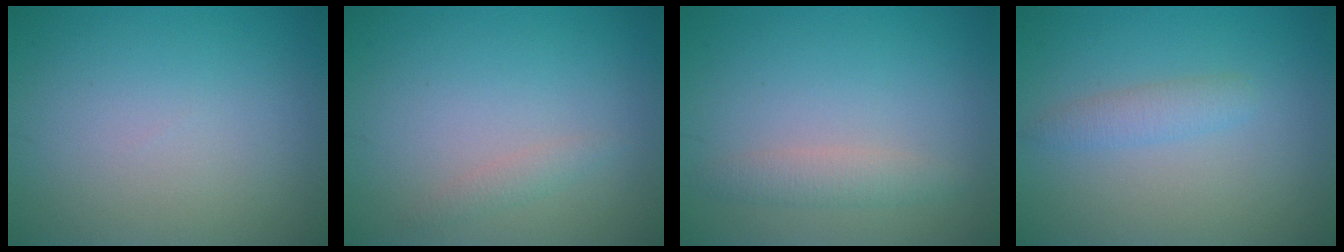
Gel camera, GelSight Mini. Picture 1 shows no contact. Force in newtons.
{"total": 1.0, "press": 1.0, "slide": 0.0}
{"total": 1.9, "press": 1.9, "slide": 0.0}
{"total": 1.7, "press": 1.7, "slide": 0.1}